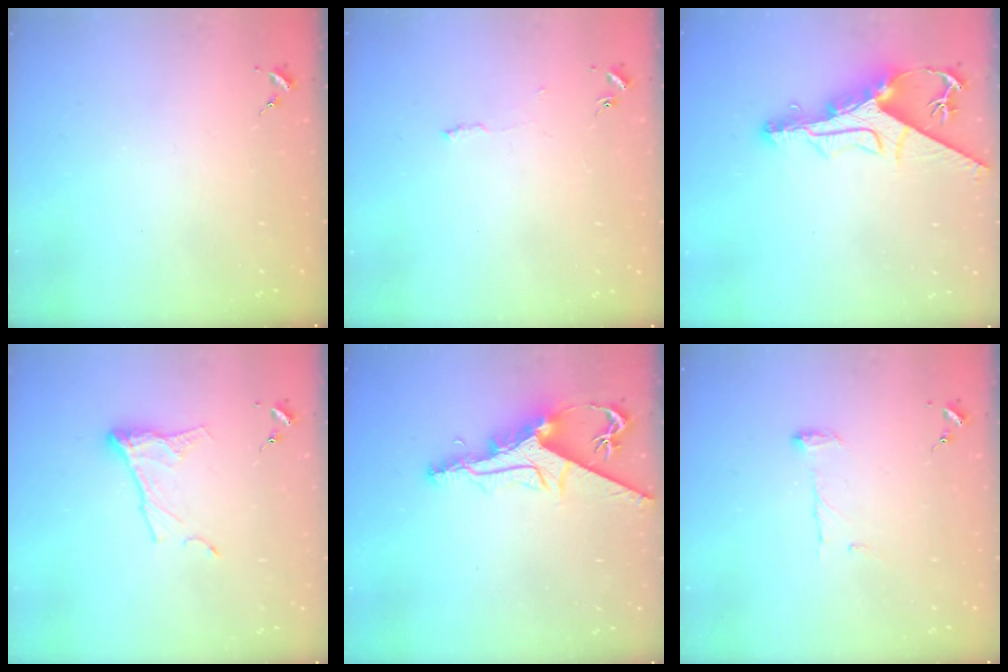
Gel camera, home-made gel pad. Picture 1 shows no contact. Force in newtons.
{"total": 4.0, "press": 3.9, "slide": 0.6}
{"total": 13.9, "press": 13.8, "slide": 1.4}
{"total": 10.4, "press": 10.4, "slide": 0.6}
{"total": 10.7, "press": 10.7, "slide": 1.0}
{"total": 7.6, "press": 7.6, "slide": 0.6}